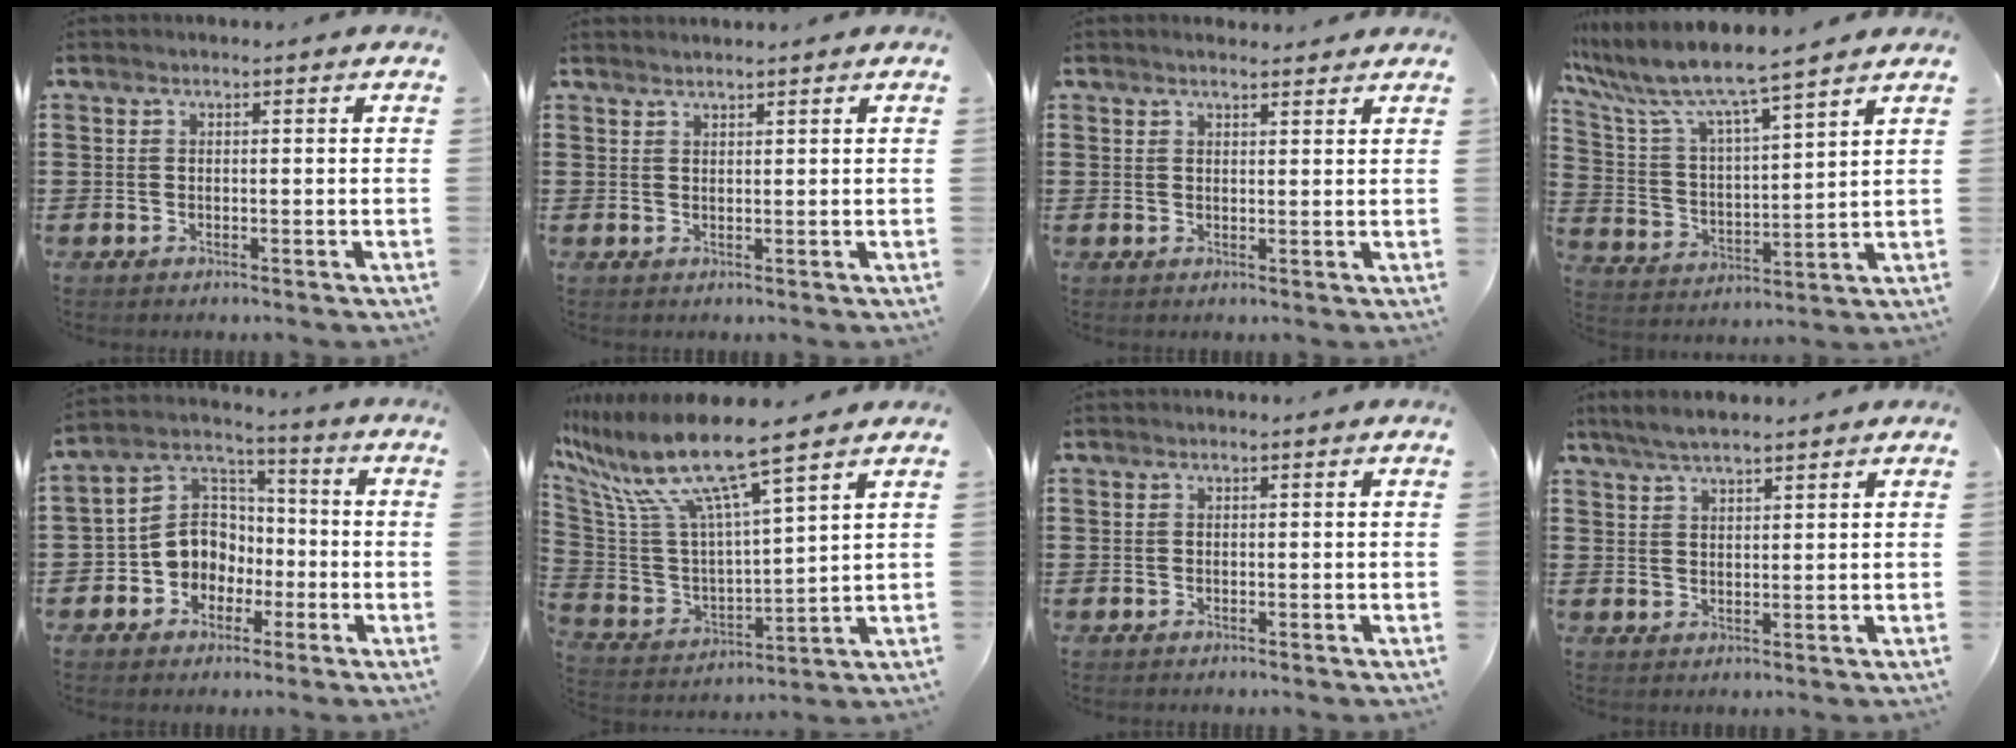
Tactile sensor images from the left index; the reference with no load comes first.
{"total": 1.2, "force": [1.1, 0.0, 0.2], "torque": [-0.005, -0.002, 0.023]}
{"total": 1.8, "force": [1.7, 0.2, 0.6], "torque": [-0.014, 0.003, 0.032]}
{"total": 7.1, "force": [6.3, 0.1, 3.2], "torque": [-0.094, -0.043, 0.101]}
{"total": 7.8, "force": [-2.2, 7.1, 2.3], "torque": [-0.090, 0.003, -0.049]}
{"total": 12.2, "force": [9.1, 0.9, 8.1], "torque": [-0.197, -0.063, 0.150]}
{"total": 0.0}
{"total": 3.5, "force": [3.0, 0.5, 1.8], "torque": [-0.042, 0.001, 0.055]}